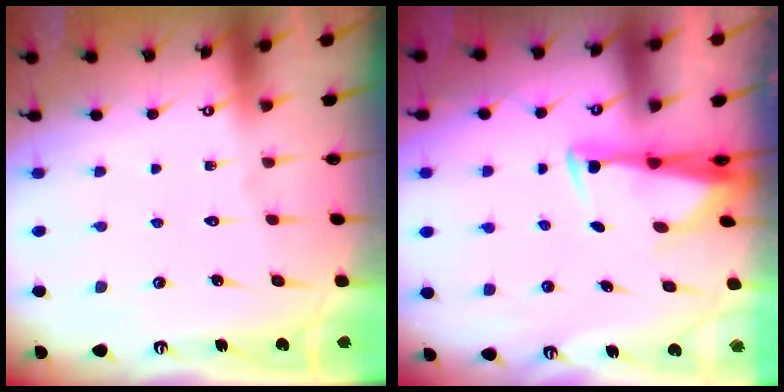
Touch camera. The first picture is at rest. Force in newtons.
{"total": 3.0, "press": 2.8, "slide": 0.9}